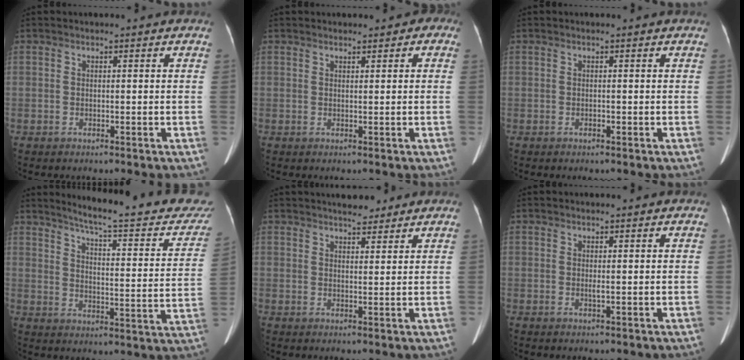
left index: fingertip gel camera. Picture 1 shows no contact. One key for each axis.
{"total": 1.9, "fx": 1.0, "fy": 1.2, "fz": 1.0, "tx": -0.006, "ty": 0.010, "tz": 0.012}
{"total": 0.0}
{"total": 22.9, "fx": 20.7, "fy": 2.2, "fz": 9.6, "tx": -0.125, "ty": -0.064, "tz": 0.252}
{"total": 4.6, "fx": 4.1, "fy": 1.3, "fz": 1.7, "tx": -0.024, "ty": 0.010, "tz": 0.061}
{"total": 0.6, "fx": 0.3, "fy": 0.1, "fz": 0.6, "tx": -0.016, "ty": 0.002, "tz": 0.004}